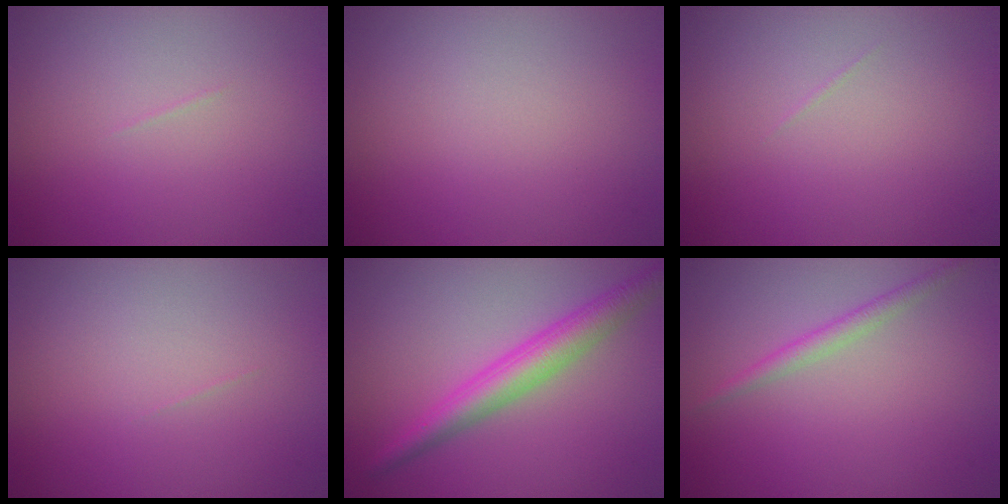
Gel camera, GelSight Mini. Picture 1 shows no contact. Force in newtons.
{"total": 0.0}
{"total": 0.0}
{"total": 0.0}
{"total": 4.0, "press": 4.0, "slide": 0.1}
{"total": 1.5, "press": 1.5, "slide": 0.1}